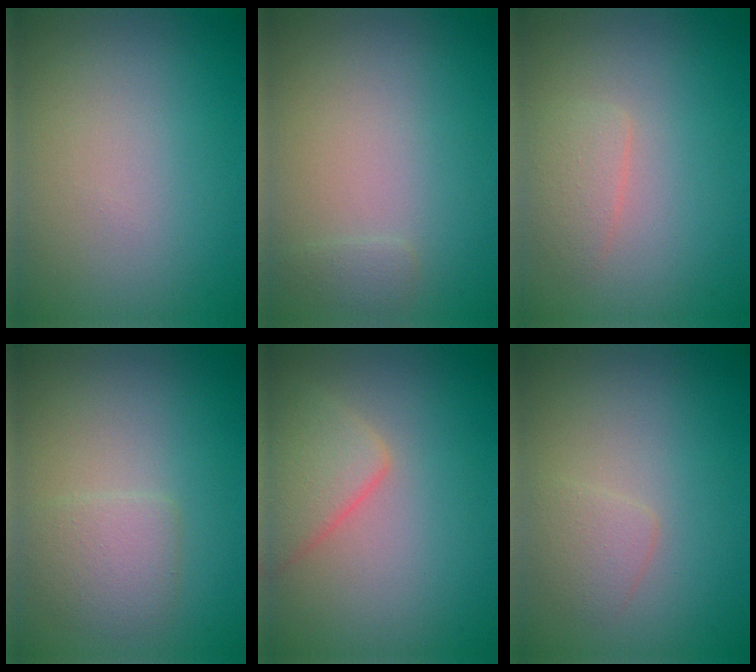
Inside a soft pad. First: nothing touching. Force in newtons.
{"total": 0.8, "press": 0.8, "slide": 0.1}
{"total": 1.6, "press": 1.6, "slide": 0.0}
{"total": 2.2, "press": 2.2, "slide": 0.1}
{"total": 3.1, "press": 3.1, "slide": 0.0}
{"total": 1.4, "press": 1.4, "slide": 0.1}